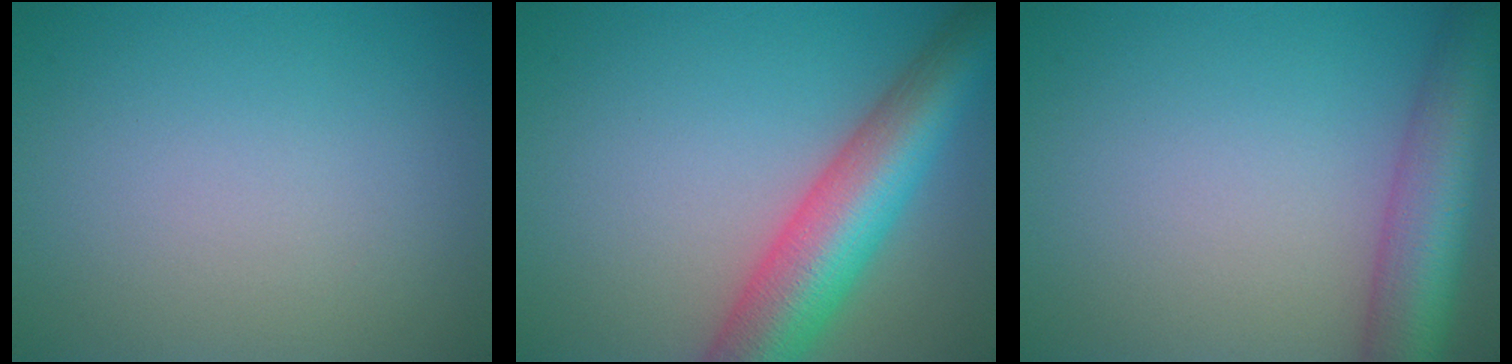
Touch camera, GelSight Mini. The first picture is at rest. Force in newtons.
{"total": 9.0, "press": 9.0, "slide": 0.3}
{"total": 7.4, "press": 7.4, "slide": 0.4}